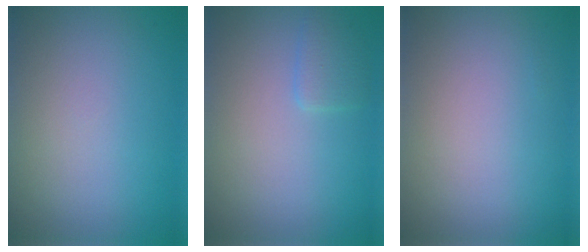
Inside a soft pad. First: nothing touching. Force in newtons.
{"total": 1.4, "press": 1.4, "slide": 0.0}
{"total": 0.0}